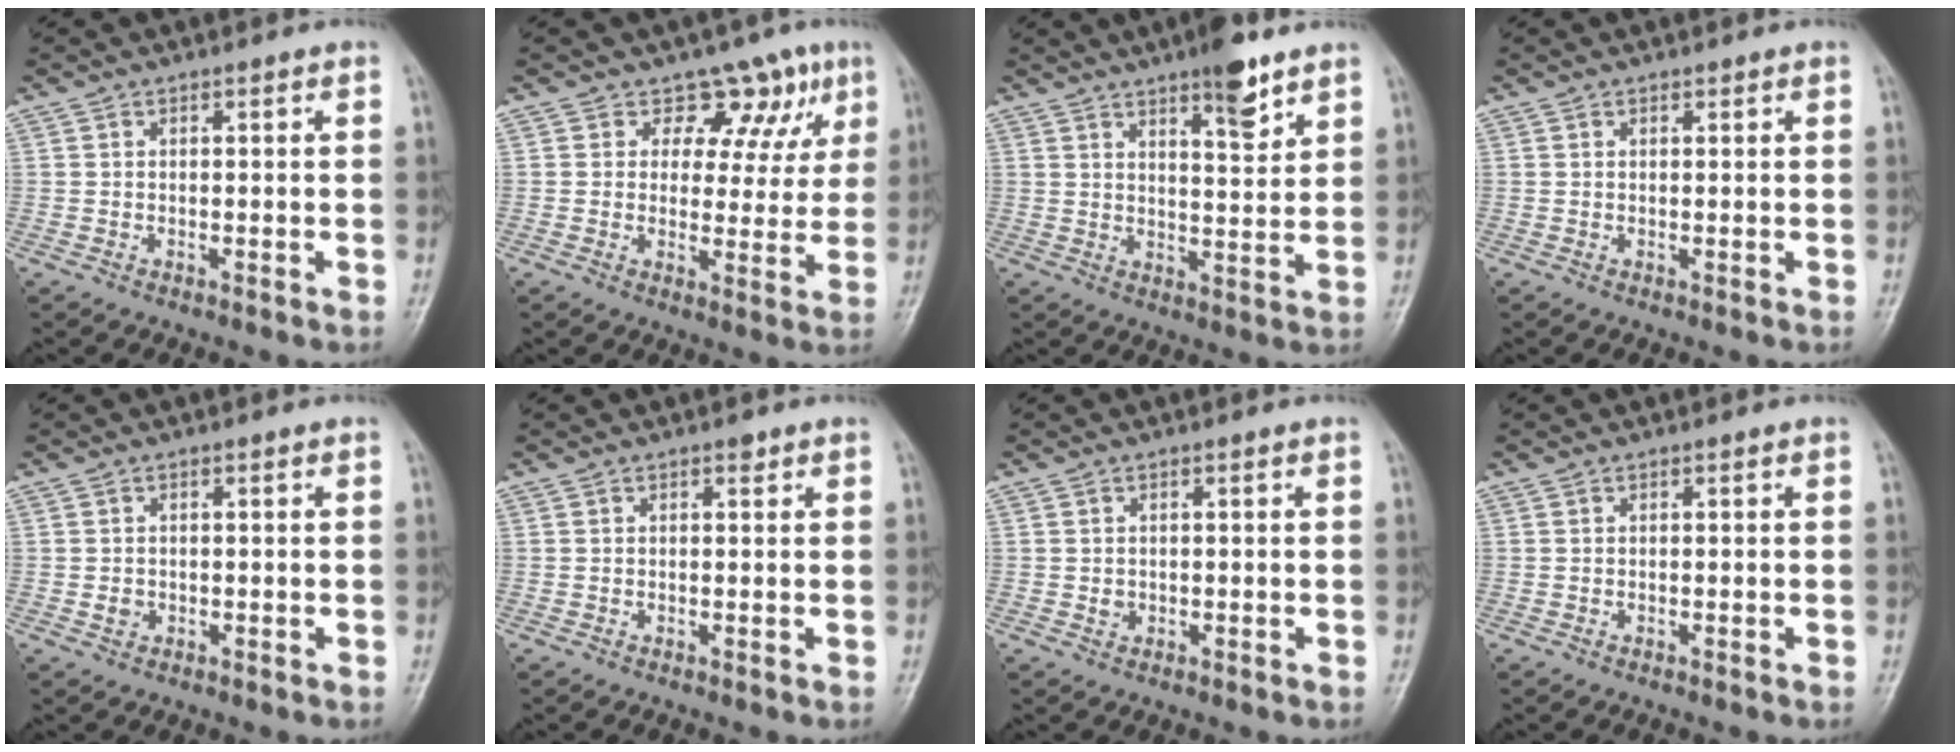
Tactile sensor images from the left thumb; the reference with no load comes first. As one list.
[{"total": 8.6, "force": [5.4, 6.2, 2.6], "torque": [0.016, -0.020, 0.060]}, {"total": 8.1, "force": [5.5, 2.2, 5.5], "torque": [-0.068, -0.036, 0.082]}, {"total": 0.5, "force": [0.4, 0.3, 0.1], "torque": [-0.003, -0.003, 0.006]}, {"total": 1.4, "force": [-0.1, 1.3, 0.6], "torque": [-0.006, 0.002, 0.001]}, {"total": 0.9, "force": [0.6, 0.5, 0.5], "torque": [-0.002, -0.003, 0.006]}, {"total": 1.2, "force": [0.0, 1.1, 0.5], "torque": [-0.006, 0.000, 0.004]}, {"total": 0.0}]